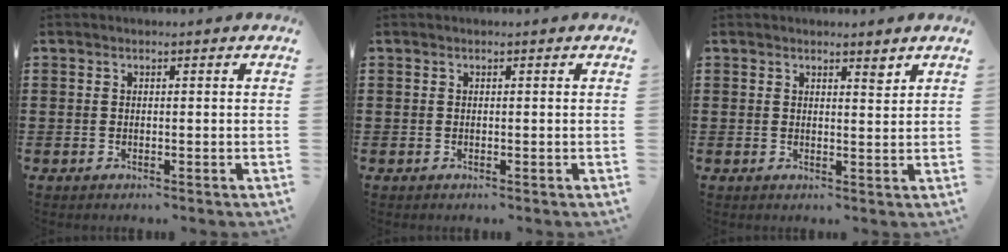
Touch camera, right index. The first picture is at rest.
{"total": 0.0}
{"total": 1.9, "force": [1.6, 0.3, 0.8], "torque": [-0.010, -0.001, 0.028]}